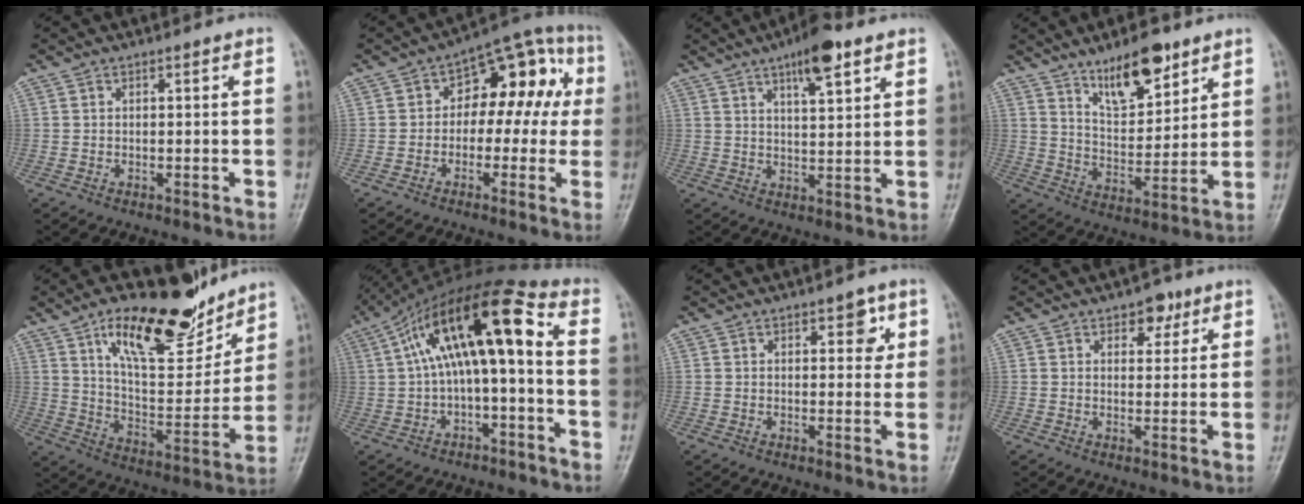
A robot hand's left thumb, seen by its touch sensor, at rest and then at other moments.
{"total": 13.5, "force": [1.1, 8.6, 10.3], "torque": [-0.079, 0.053, 0.001]}
{"total": 9.0, "force": [5.3, 2.6, 6.9], "torque": [-0.095, -0.022, 0.081]}
{"total": 11.7, "force": [7.9, 4.5, 7.5], "torque": [-0.099, -0.054, 0.140]}
{"total": 20.3, "force": [13.3, 7.7, 13.2], "torque": [-0.161, -0.077, 0.225]}
{"total": 15.4, "force": [0.5, 5.2, 14.4], "torque": [-0.251, 0.063, 0.005]}
{"total": 3.8, "force": [1.5, 2.2, 2.7], "torque": [-0.009, -0.003, 0.014]}
{"total": 4.0, "force": [2.3, 2.5, 2.1], "torque": [-0.002, -0.009, 0.030]}